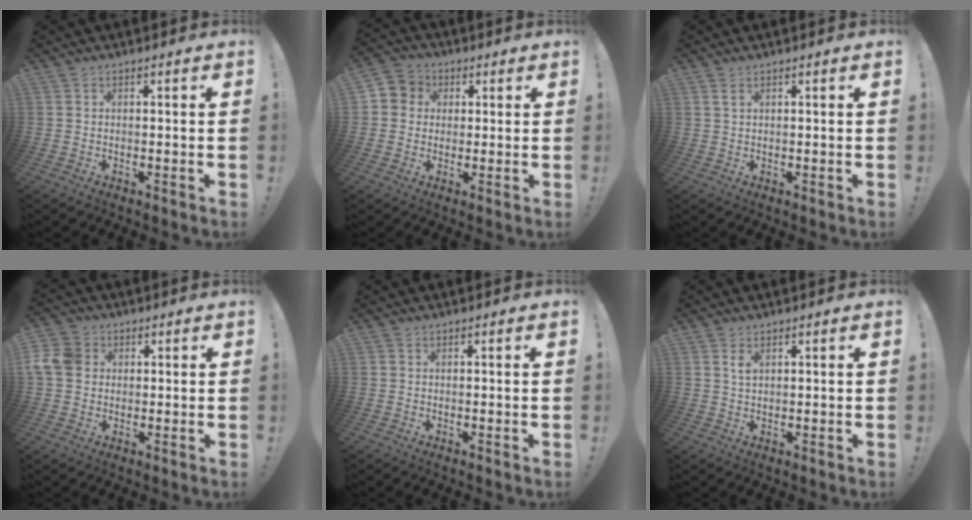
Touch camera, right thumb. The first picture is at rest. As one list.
[{"total": 5.7, "force": [0.2, 5.5, 1.6], "torque": [-0.024, 0.012, 0.006]}, {"total": 1.7, "force": [0.9, 0.5, 1.4], "torque": [-0.022, -0.001, 0.014]}, {"total": 9.2, "force": [1.5, 7.5, 5.2], "torque": [-0.118, 0.007, 0.031]}, {"total": 0.0}, {"total": 2.3, "force": [1.2, 1.2, 1.5], "torque": [-0.018, -0.005, 0.018]}]